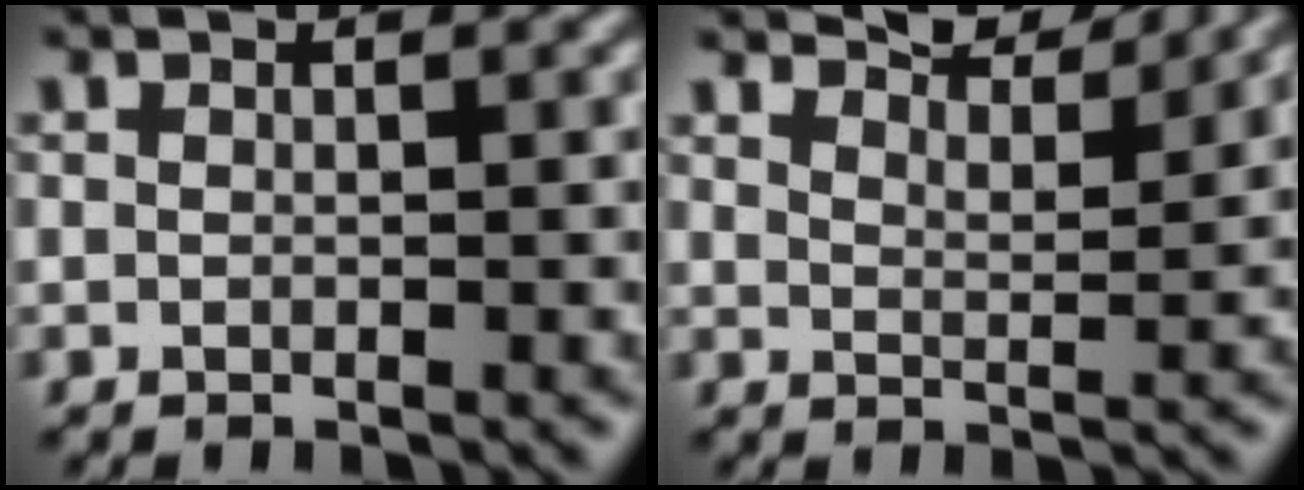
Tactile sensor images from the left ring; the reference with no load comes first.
{"total": 5.1, "force": [4.8, 0.6, 1.6], "torque": [-0.032, 0.005, 0.065]}